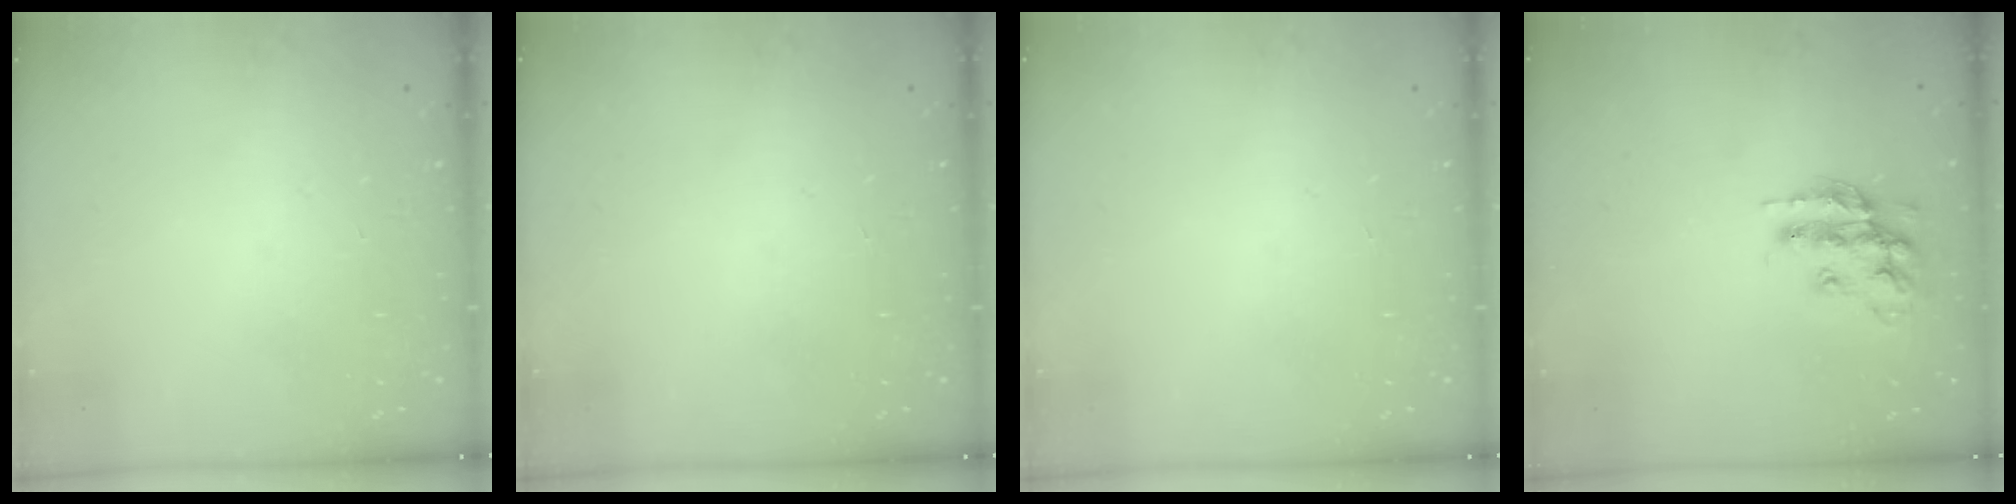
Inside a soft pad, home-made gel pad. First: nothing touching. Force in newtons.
{"total": 0.0}
{"total": 0.0}
{"total": 14.0, "press": 14.0, "slide": 0.6}